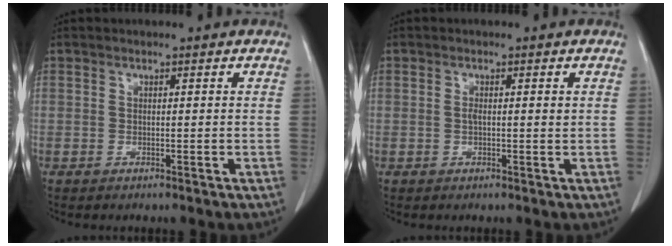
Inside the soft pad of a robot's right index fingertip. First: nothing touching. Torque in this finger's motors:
{"motor_torque": [-0.21, 0.14, -0.04, 0.00]}